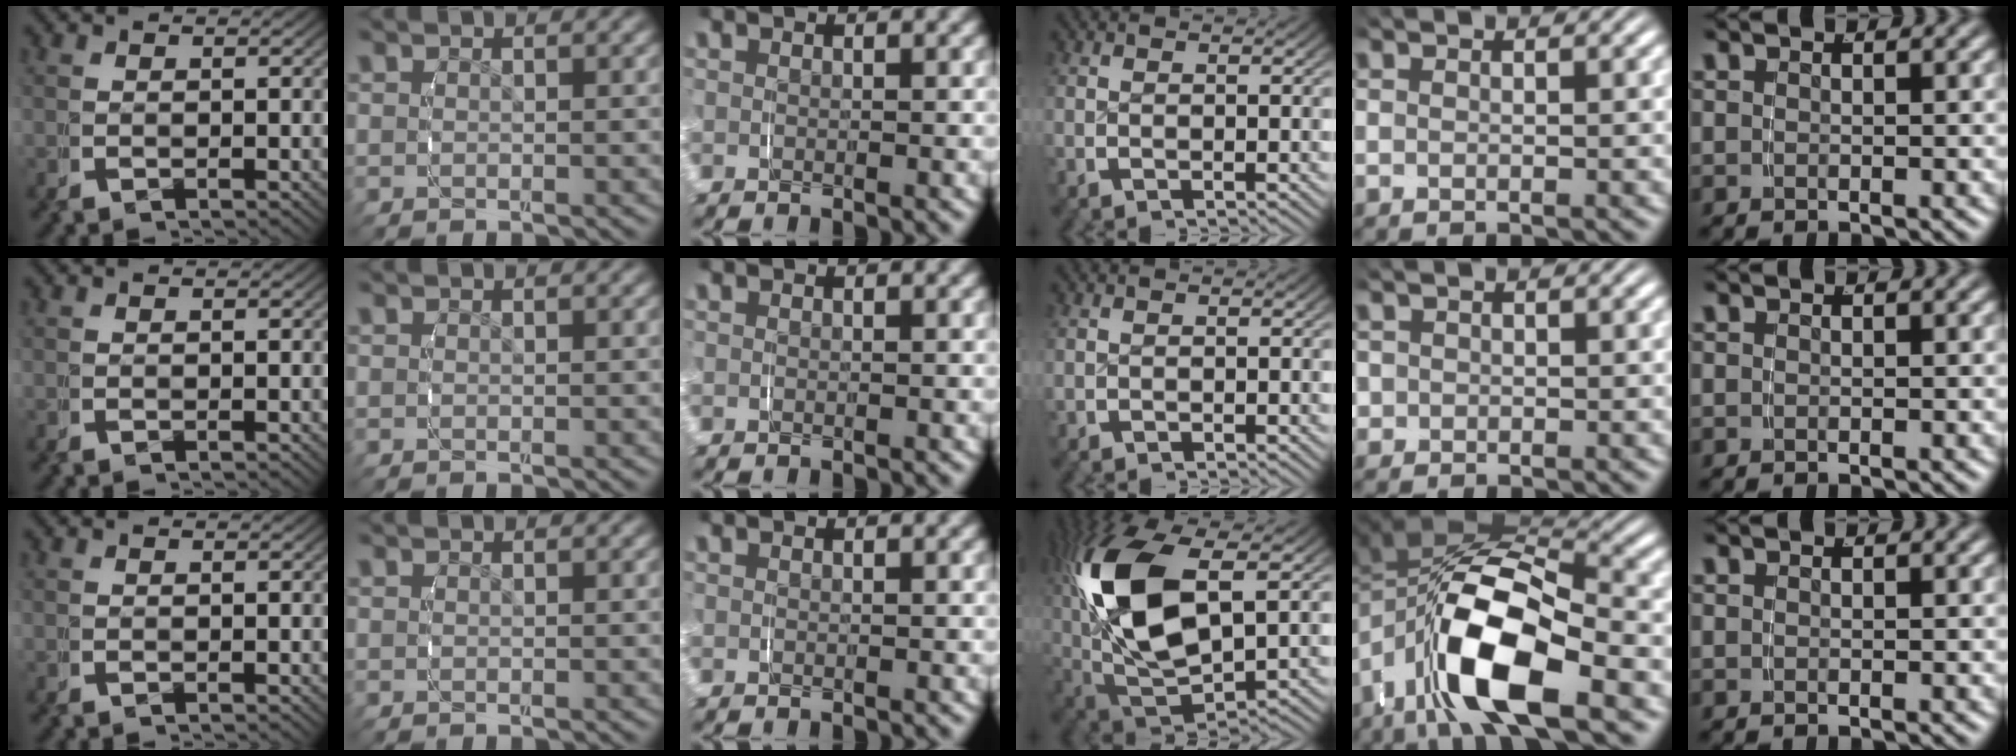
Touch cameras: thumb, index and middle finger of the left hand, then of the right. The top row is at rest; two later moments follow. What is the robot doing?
{"motion": "grasp_and_lifting", "object": "fork"}